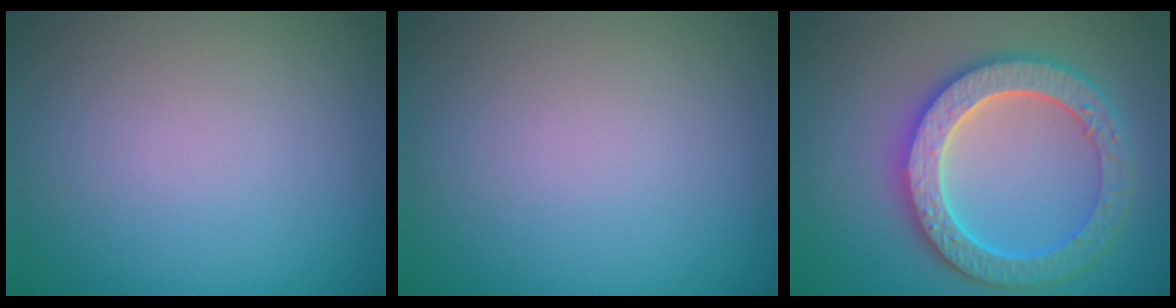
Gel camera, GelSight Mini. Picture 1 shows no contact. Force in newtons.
{"total": 0.0}
{"total": 6.4, "press": 6.3, "slide": 1.3}